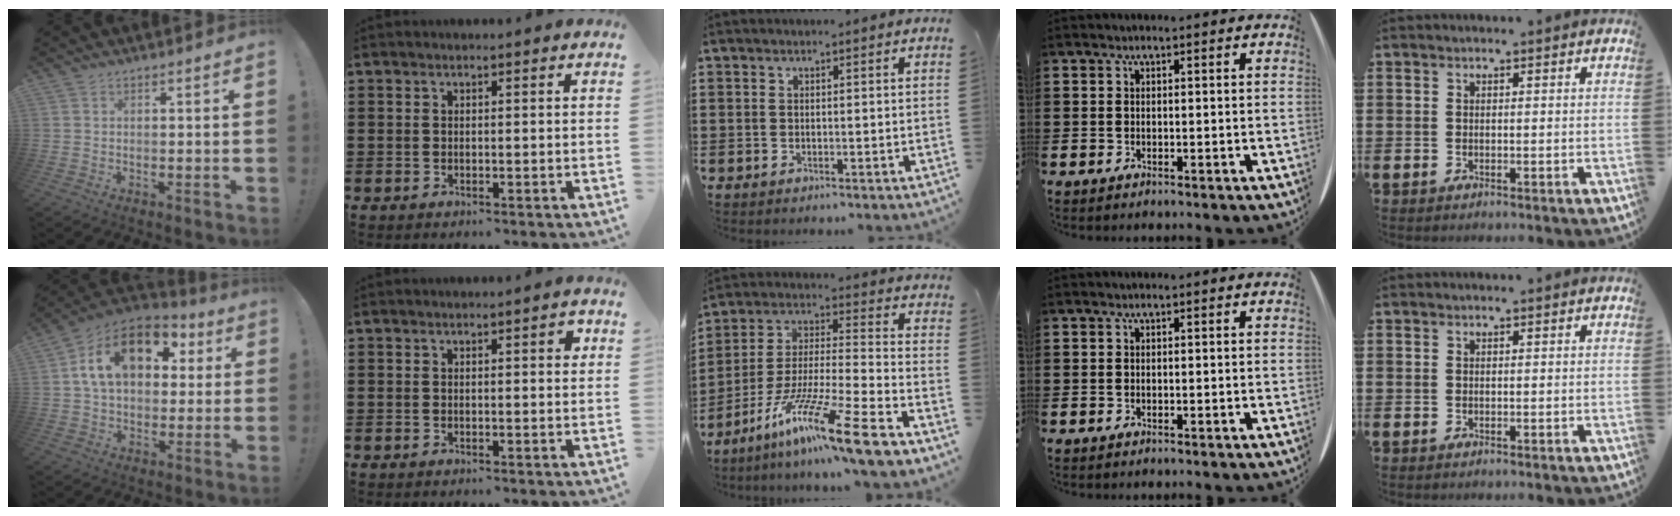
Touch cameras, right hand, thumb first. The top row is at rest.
{"thumb": {"total": 18.1, "force": [5.6, 12.1, 12.3], "torque": [-0.198, -0.003, 0.099]}, "index": {"total": 1.2, "force": [0.3, 0.3, 1.1], "torque": [-0.013, 0.001, 0.001]}, "middle": {"total": 14.5, "force": [-10.9, -0.4, 9.5], "torque": [-0.174, 0.006, -0.206]}}